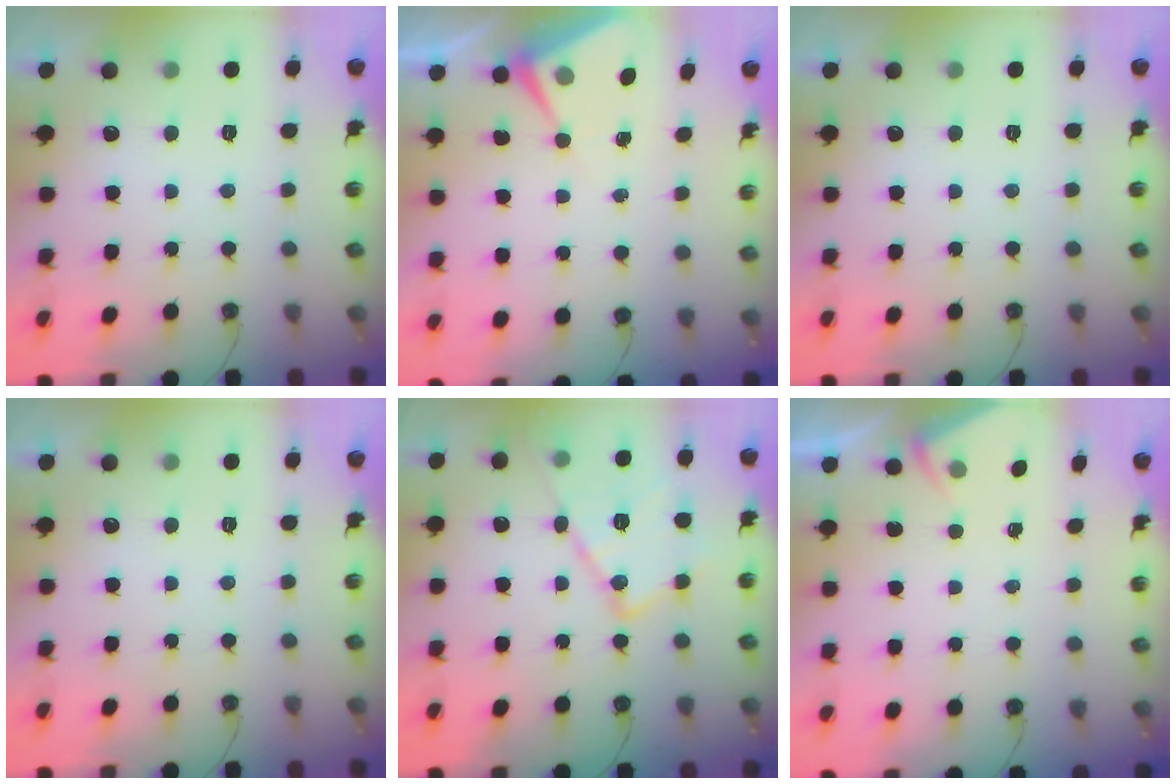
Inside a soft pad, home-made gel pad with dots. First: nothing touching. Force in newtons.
{"total": 6.4, "press": 6.4, "slide": 0.3}
{"total": 0.0}
{"total": 0.0}
{"total": 16.8, "press": 16.7, "slide": 1.5}
{"total": 2.1, "press": 2.1, "slide": 0.3}